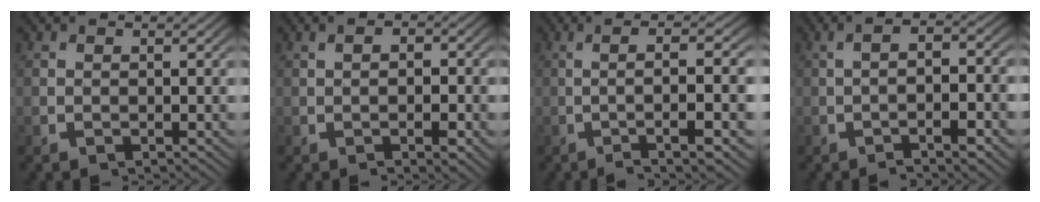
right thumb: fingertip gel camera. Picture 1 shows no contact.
{"total": 2.6, "force": [-0.5, 1.5, 2.1], "torque": [-0.026, 0.001, -0.011]}
{"total": 7.5, "force": [-1.3, 1.7, 7.2], "torque": [-0.119, 0.004, -0.016]}
{"total": 4.6, "force": [-0.7, 1.6, 4.2], "torque": [-0.057, 0.015, -0.019]}